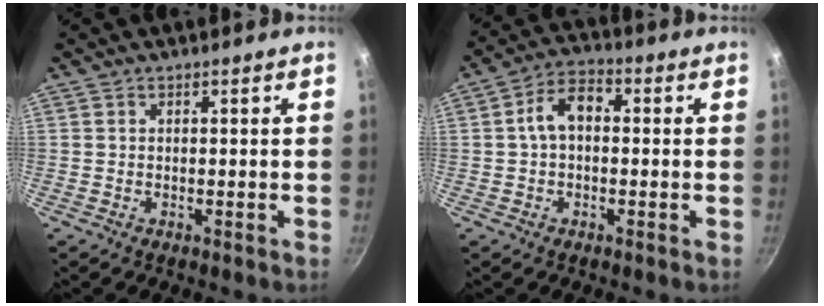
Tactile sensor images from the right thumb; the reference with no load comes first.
{"total": 7.0, "force": [0.3, 4.6, 5.3], "torque": [-0.078, 0.026, -0.005]}